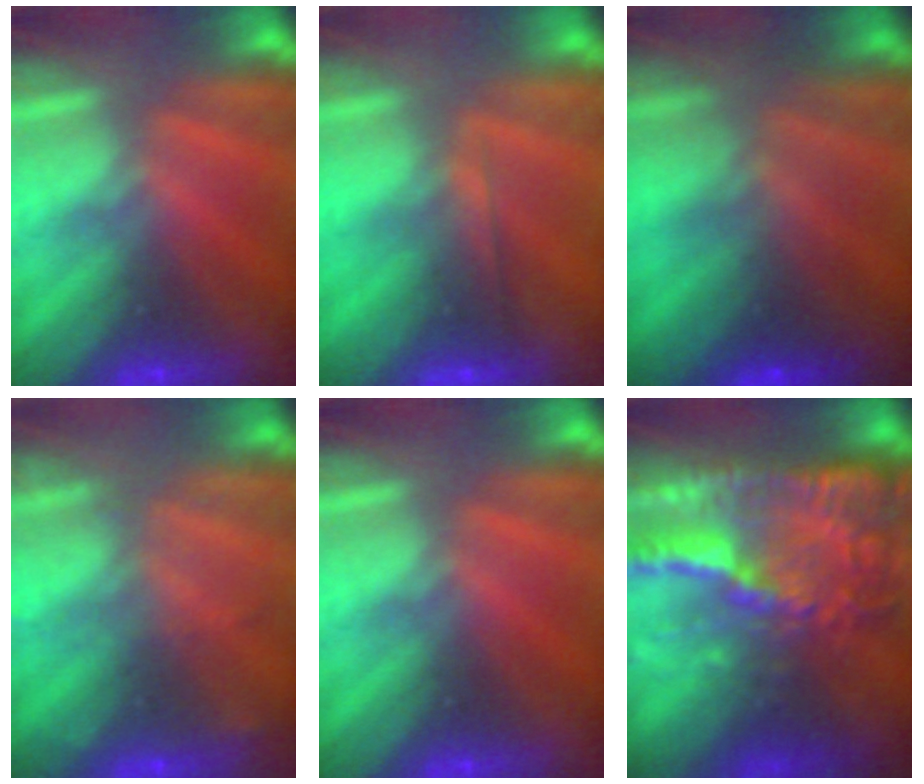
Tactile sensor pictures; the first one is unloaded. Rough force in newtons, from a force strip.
{"total": 1.9}
{"total": 7.5}
{"total": 2.3}
{"total": 0.0}
{"total": 6.1}